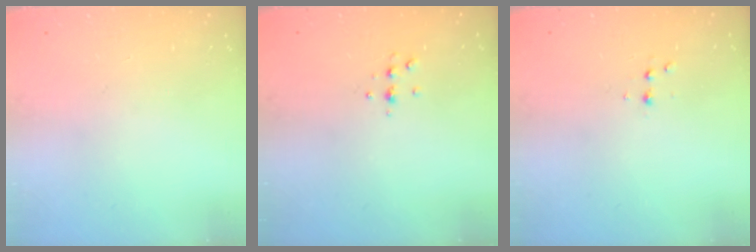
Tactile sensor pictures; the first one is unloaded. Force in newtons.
{"total": 4.7, "press": 4.6, "slide": 1.0}
{"total": 3.1, "press": 3.0, "slide": 0.9}